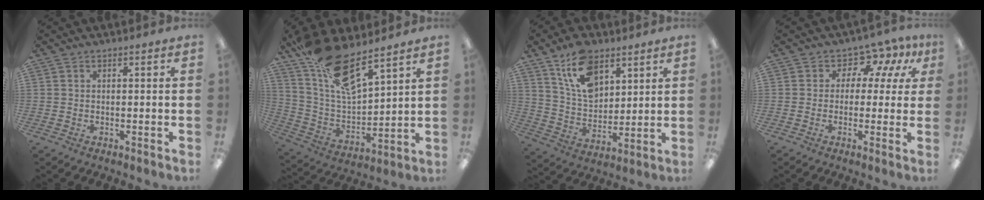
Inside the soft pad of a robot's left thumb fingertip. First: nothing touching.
{"total": 16.3, "force": [12.7, 4.4, 9.2], "torque": [-0.191, -0.077, 0.227]}
{"total": 13.8, "force": [8.3, 8.0, 7.5], "torque": [-0.138, -0.023, 0.155]}
{"total": 6.1, "force": [3.3, 4.3, 2.6], "torque": [-0.050, -0.027, 0.061]}